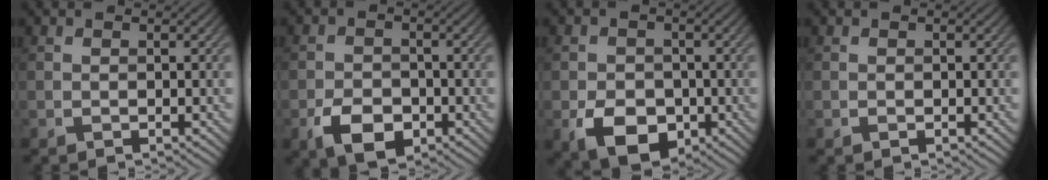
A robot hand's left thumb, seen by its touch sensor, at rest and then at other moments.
{"total": 5.3, "force": [-2.5, 3.4, 3.2], "torque": [-0.061, -0.011, -0.050]}
{"total": 6.5, "force": [-2.5, 4.8, 3.7], "torque": [-0.072, -0.015, -0.047]}
{"total": 0.0}